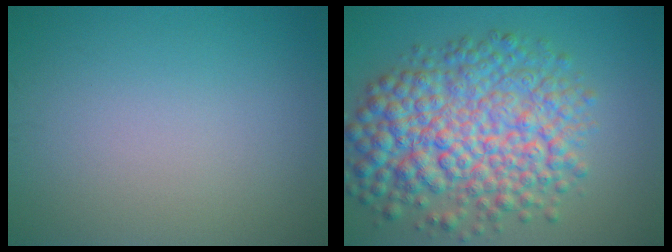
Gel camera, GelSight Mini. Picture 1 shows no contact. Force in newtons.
{"total": 10.0, "press": 10.0, "slide": 0.2}